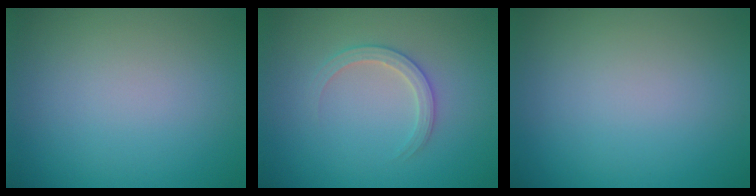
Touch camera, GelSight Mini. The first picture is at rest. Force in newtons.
{"total": 2.2, "press": 2.2, "slide": 0.2}
{"total": 0.0}